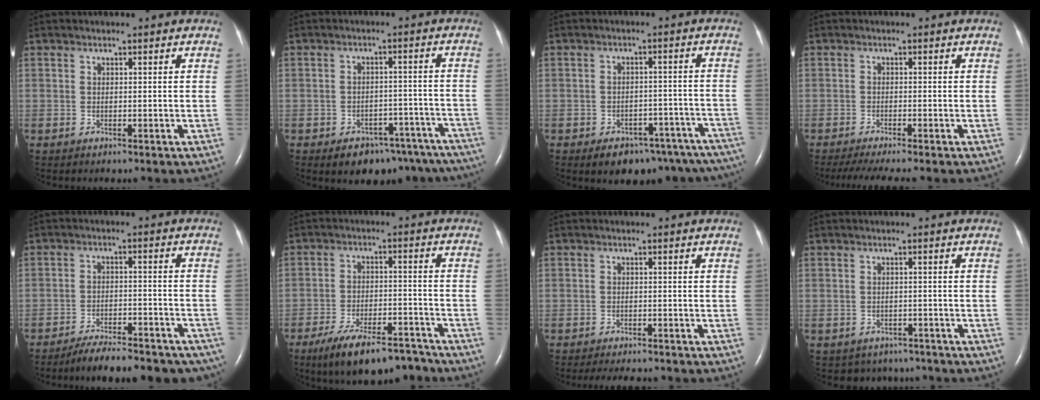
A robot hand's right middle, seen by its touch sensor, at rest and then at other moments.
{"total": 13.7, "force": [-11.4, 6.7, 3.8], "torque": [-0.023, 0.033, -0.128]}
{"total": 15.0, "force": [-12.0, 7.4, 5.1], "torque": [-0.036, 0.031, -0.131]}
{"total": 6.3, "force": [-5.2, -0.2, 3.5], "torque": [-0.053, -0.017, -0.084]}
{"total": 14.6, "force": [-12.9, 3.5, 5.8], "torque": [-0.074, 0.004, -0.170]}
{"total": 12.6, "force": [-10.1, 3.7, 6.6], "torque": [-0.109, 0.000, -0.163]}
{"total": 5.8, "force": [-5.1, 1.3, 2.4], "torque": [-0.032, -0.007, -0.069]}
{"total": 5.2, "force": [-4.4, 2.7, -0.1], "torque": [0.005, 0.011, -0.050]}